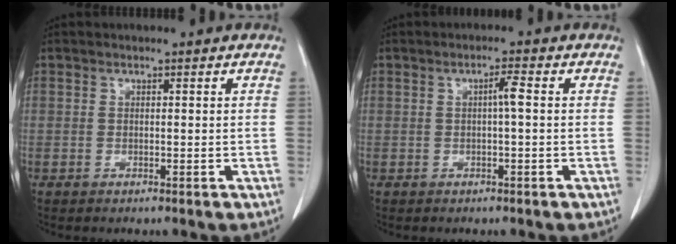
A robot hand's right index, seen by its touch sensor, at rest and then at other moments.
{"total": 2.0, "force": [0.1, 0.1, 2.0], "torque": [-0.031, 0.004, 0.002]}